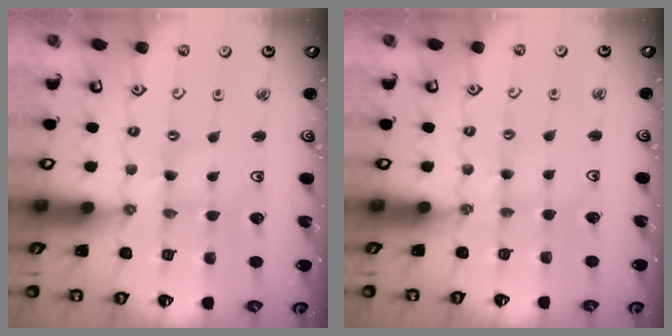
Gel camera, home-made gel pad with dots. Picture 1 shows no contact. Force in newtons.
{"total": 2.8, "press": 2.8, "slide": 0.3}